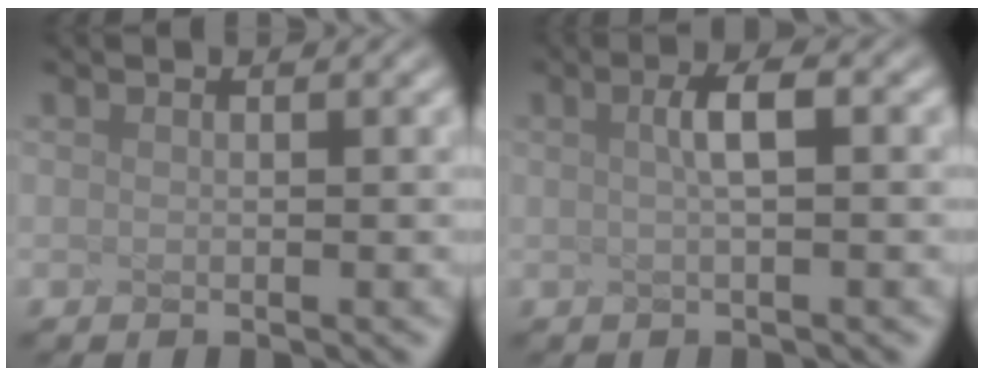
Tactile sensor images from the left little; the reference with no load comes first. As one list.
[{"total": 1.7, "force": [-1.0, -0.5, 1.3], "torque": [-0.045, 0.002, 0.017]}]